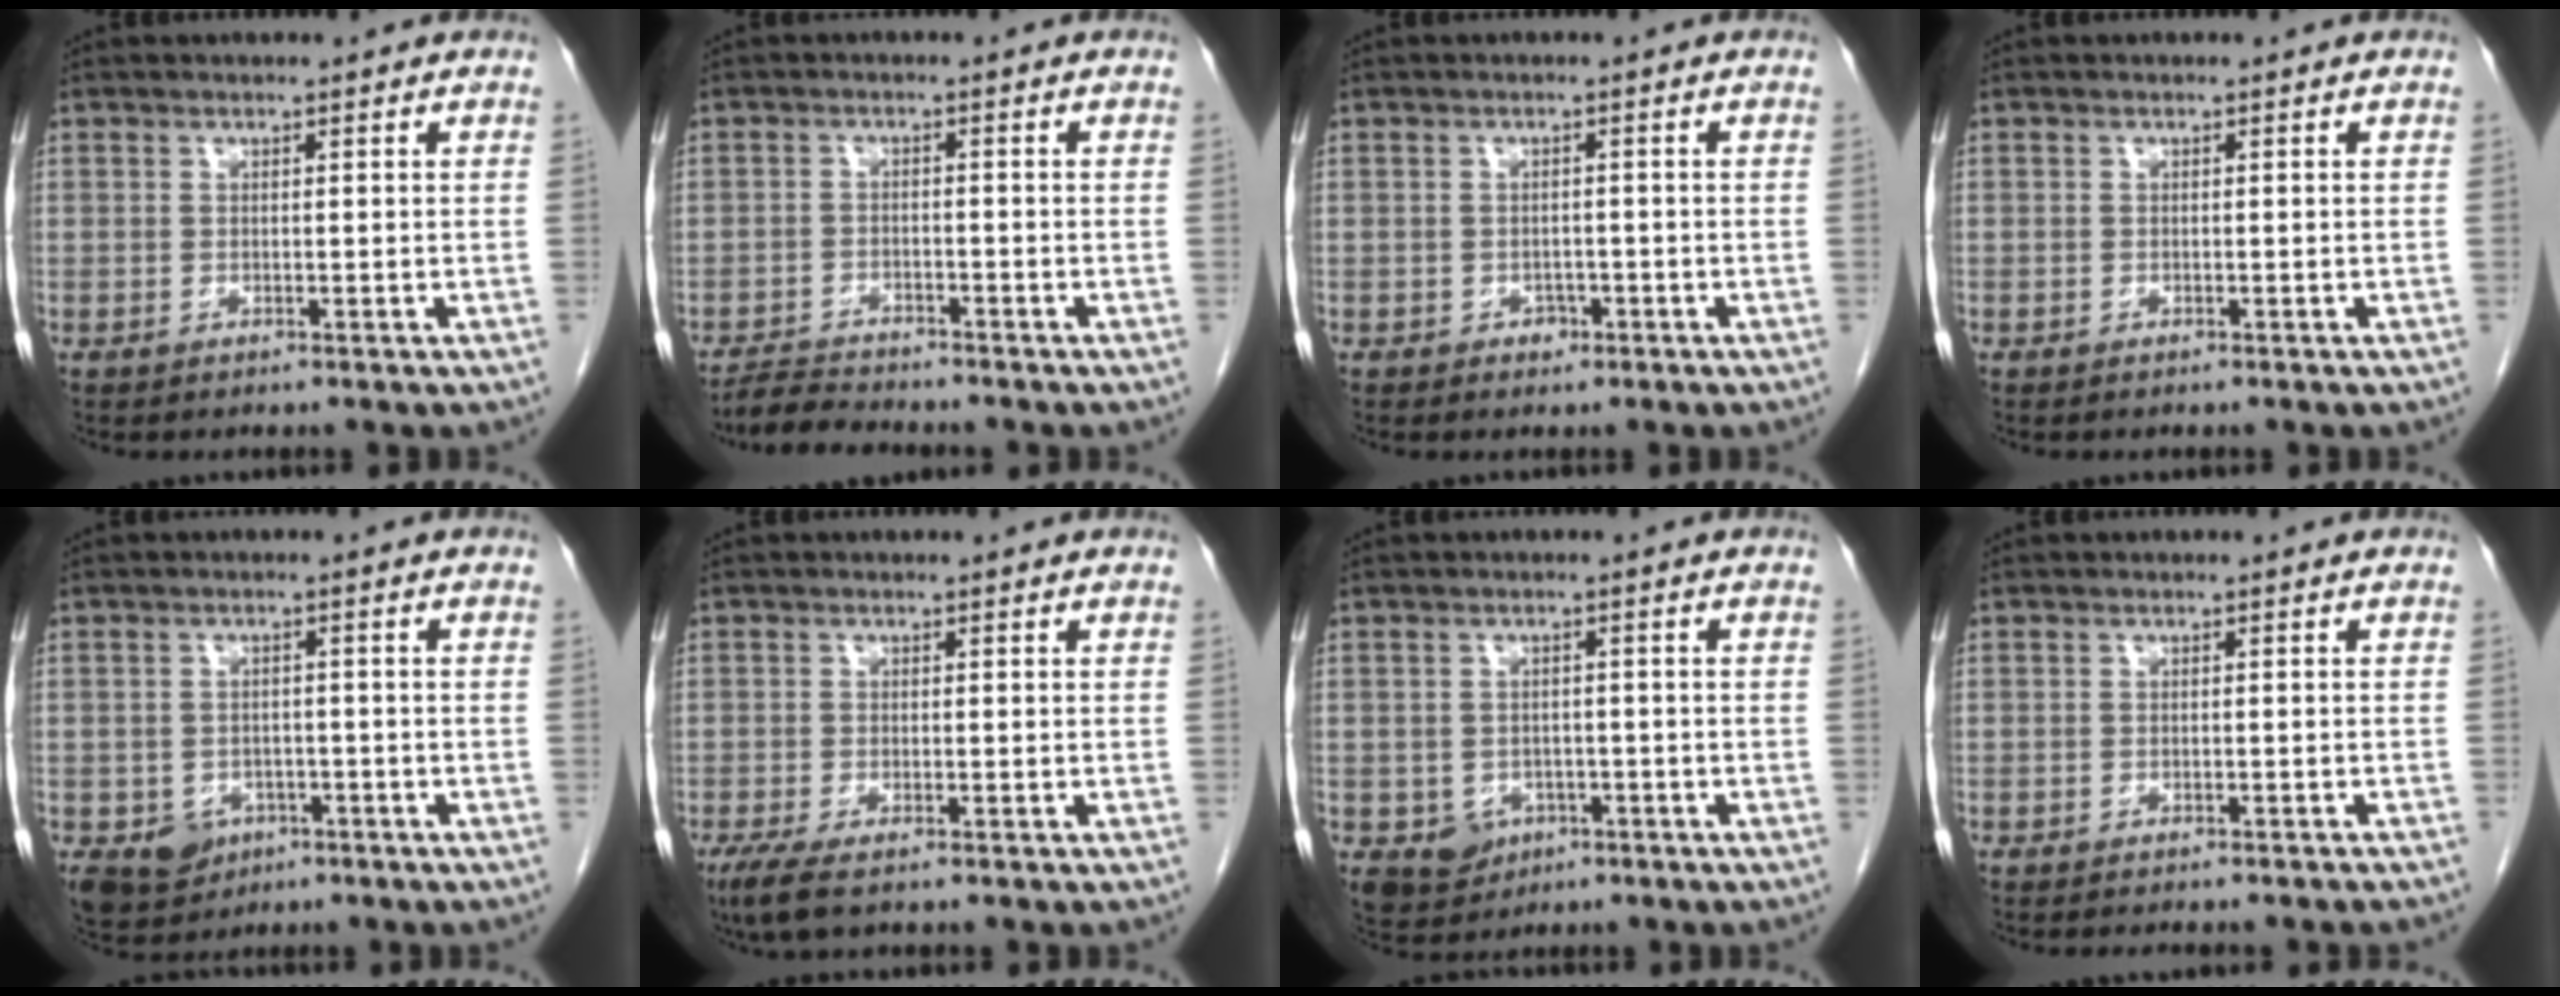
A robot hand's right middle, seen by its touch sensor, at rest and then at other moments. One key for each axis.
{"total": 3.5, "fx": -3.5, "fy": 0.1, "fz": 0.2, "tx": -0.006, "ty": -0.016, "tz": -0.064}
{"total": 1.5, "fx": -0.8, "fy": 1.1, "fz": 0.6, "tx": -0.008, "ty": 0.004, "tz": -0.008}
{"total": 0.0}
{"total": 8.5, "fx": -4.0, "fy": 6.9, "fz": 3.0, "tx": -0.073, "ty": 0.002, "tz": -0.052}
{"total": 4.0, "fx": -2.7, "fy": 0.9, "fz": 2.8, "tx": -0.060, "ty": -0.013, "tz": -0.045}
{"total": 5.3, "fx": -2.3, "fy": 4.4, "fz": 1.6, "tx": -0.028, "ty": 0.001, "tz": -0.026}
{"total": 8.3, "fx": -7.5, "fy": 1.6, "fz": 3.1, "tx": -0.032, "ty": -0.008, "tz": -0.081}